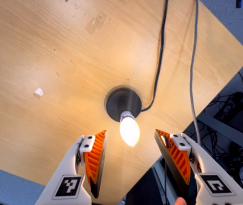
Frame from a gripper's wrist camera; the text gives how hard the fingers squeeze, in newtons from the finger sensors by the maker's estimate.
{"total": 0.0}